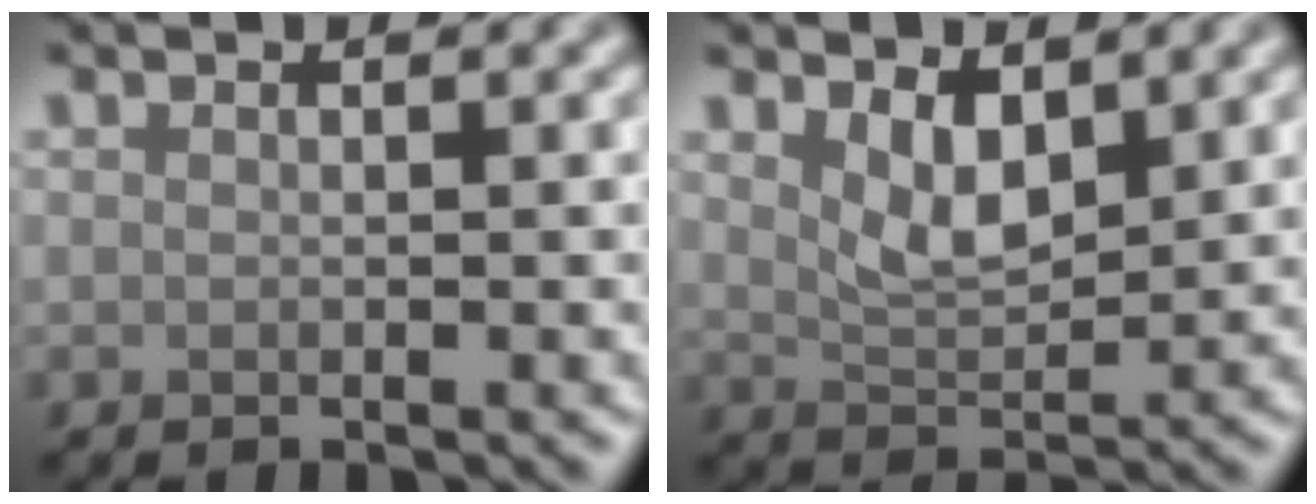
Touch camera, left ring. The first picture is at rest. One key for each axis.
{"total": 3.2, "fx": 1.7, "fy": 1.4, "fz": 2.4, "tx": -0.050, "ty": -0.008, "tz": 0.037}